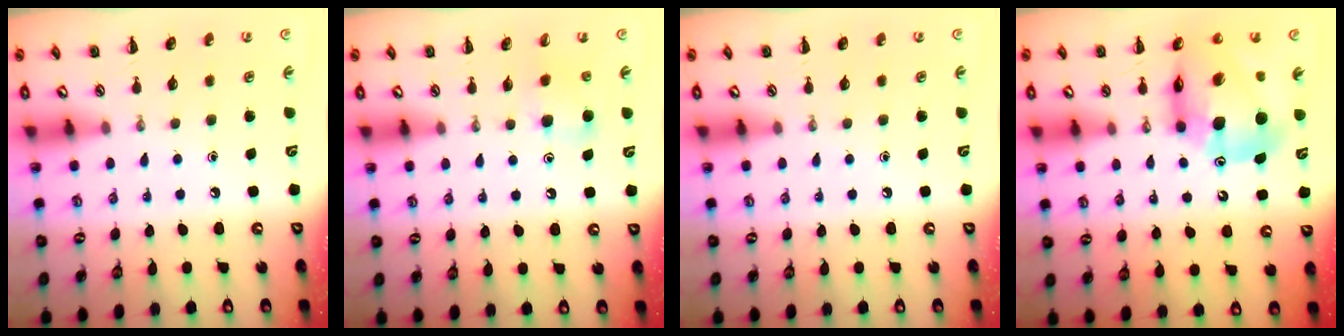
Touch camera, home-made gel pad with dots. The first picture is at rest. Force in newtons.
{"total": 6.1, "press": 5.8, "slide": 1.7}
{"total": 0.0}
{"total": 16.6, "press": 15.8, "slide": 4.9}